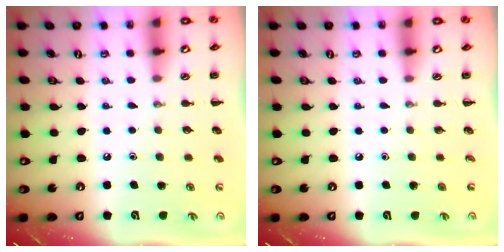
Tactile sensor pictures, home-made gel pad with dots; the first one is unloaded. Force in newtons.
{"total": 0.0}